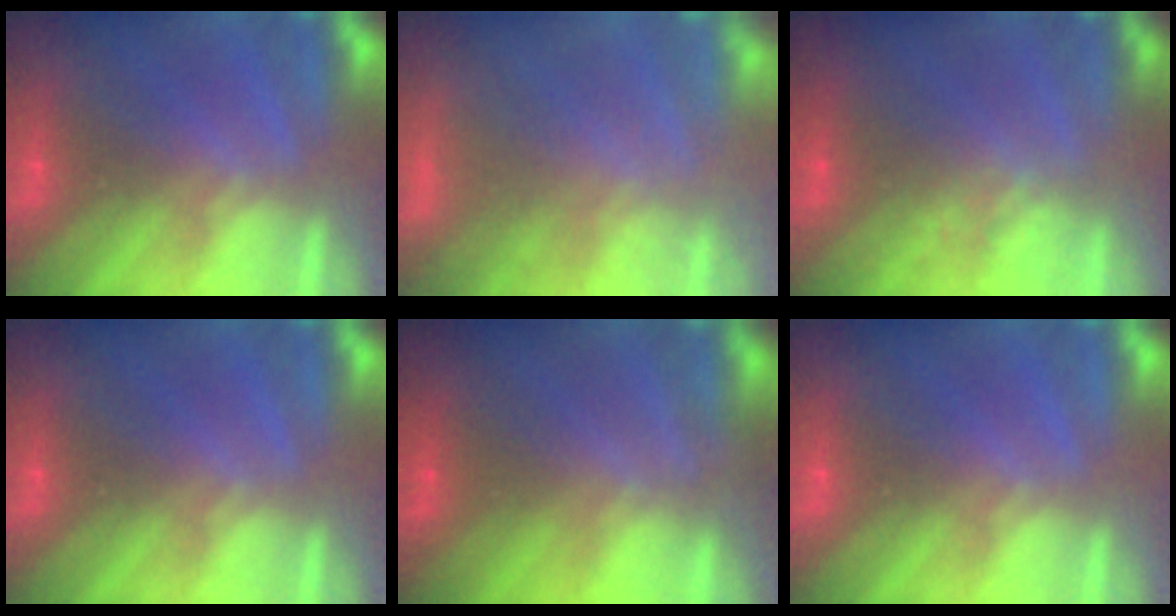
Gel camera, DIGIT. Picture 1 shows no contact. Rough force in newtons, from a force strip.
{"total": 7.5}
{"total": 2.3}
{"total": 0.0}
{"total": 1.2}
{"total": 0.0}